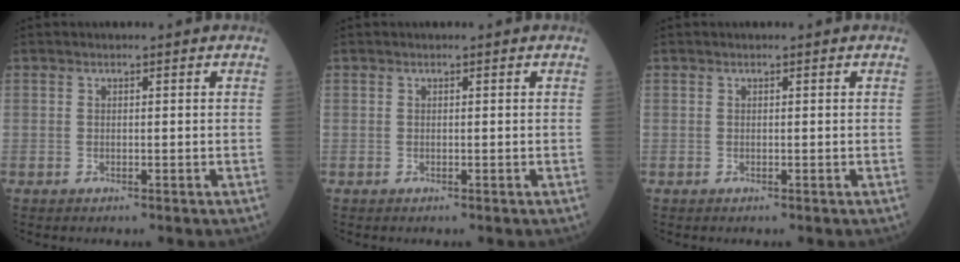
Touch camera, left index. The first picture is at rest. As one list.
[{"total": 0.0}, {"total": 0.0}]